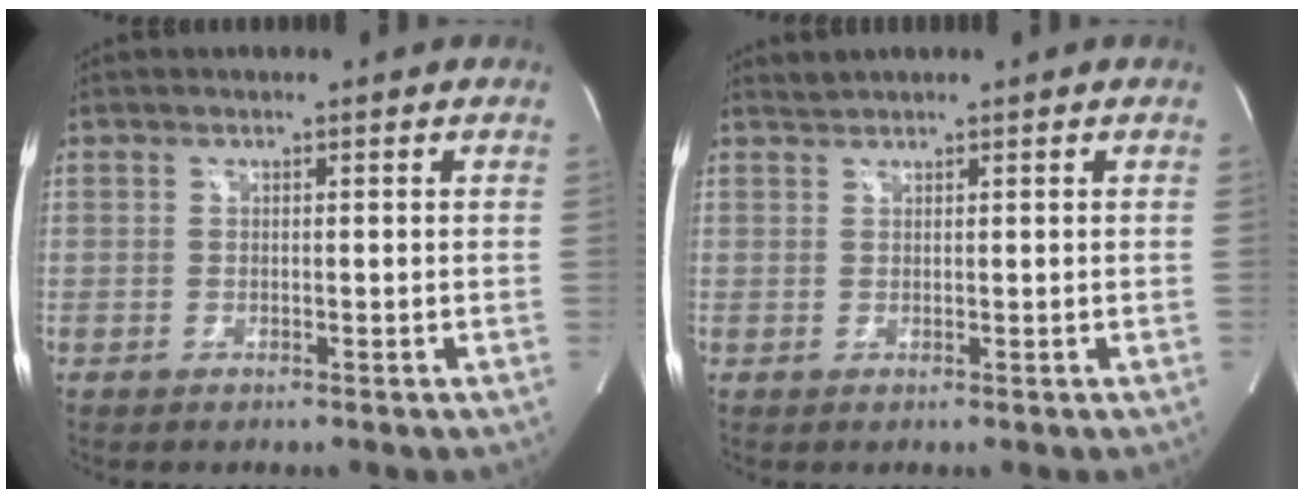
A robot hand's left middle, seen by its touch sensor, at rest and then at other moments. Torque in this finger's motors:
{"motor_torque": [-0.34, 0.44, -0.22, -0.04]}